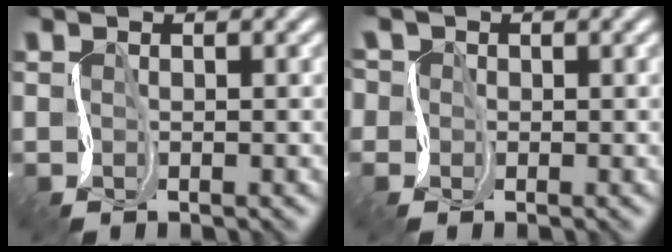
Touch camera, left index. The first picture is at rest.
{"total": 3.1, "force": [0.5, 2.9, 0.9], "torque": [-0.019, 0.015, -0.023]}